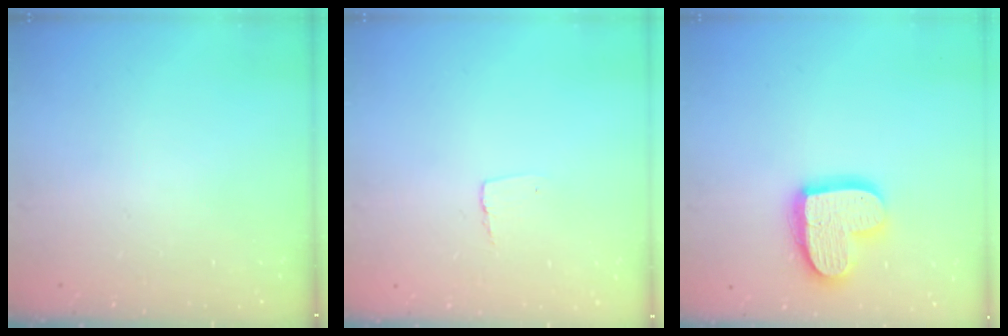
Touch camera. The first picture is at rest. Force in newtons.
{"total": 4.1, "press": 4.1, "slide": 0.2}
{"total": 16.2, "press": 16.1, "slide": 1.3}